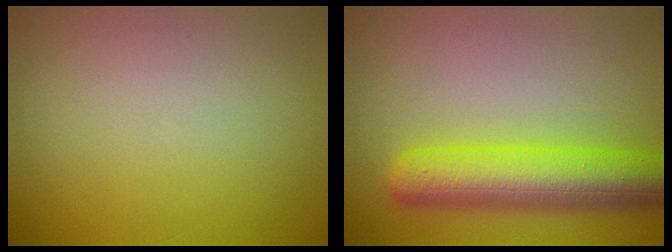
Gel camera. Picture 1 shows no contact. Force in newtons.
{"total": 7.7, "press": 7.6, "slide": 0.4}